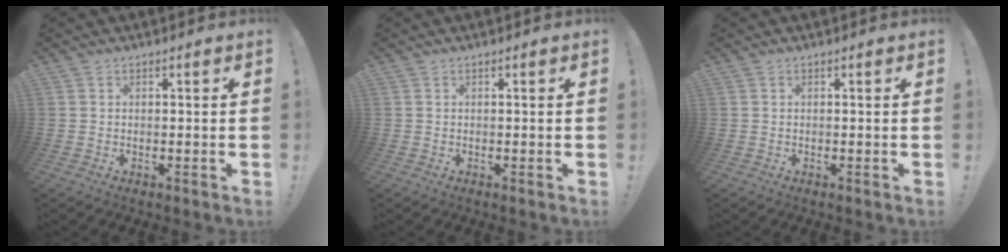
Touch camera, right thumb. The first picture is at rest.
{"total": 0.0}
{"total": 0.0}